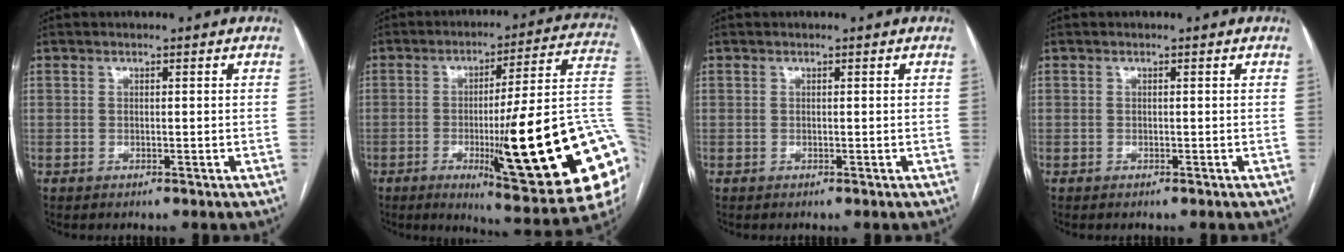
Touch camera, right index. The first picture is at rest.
{"total": 28.2, "force": [-5.4, 2.1, 27.6], "torque": [-0.289, -0.014, -0.080]}
{"total": 0.0}
{"total": 0.0}